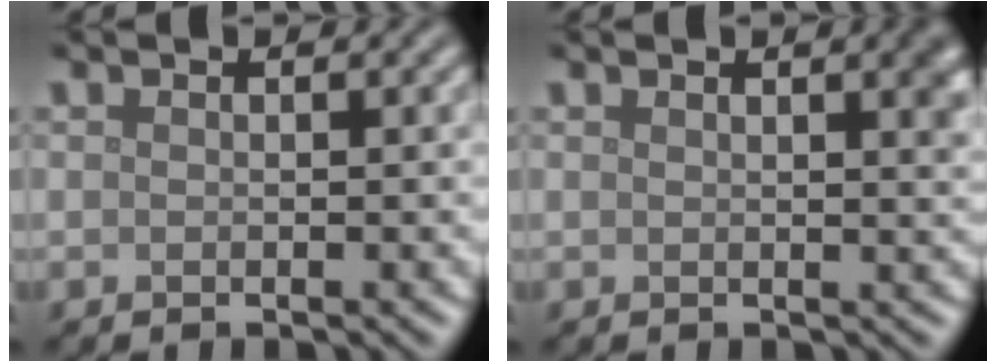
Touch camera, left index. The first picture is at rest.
{"total": 2.5, "force": [1.2, 0.8, 2.0], "torque": [-0.012, 0.006, 0.015]}